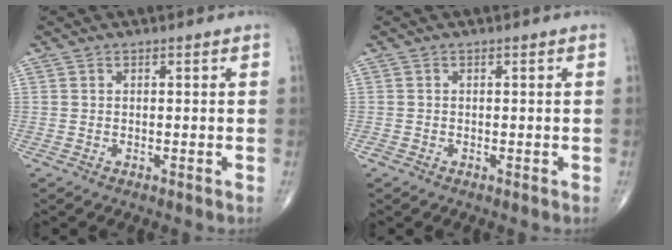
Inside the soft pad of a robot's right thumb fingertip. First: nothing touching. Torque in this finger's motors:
{"motor_torque": [0.25, 0.01, -0.08, -0.15, -0.02]}